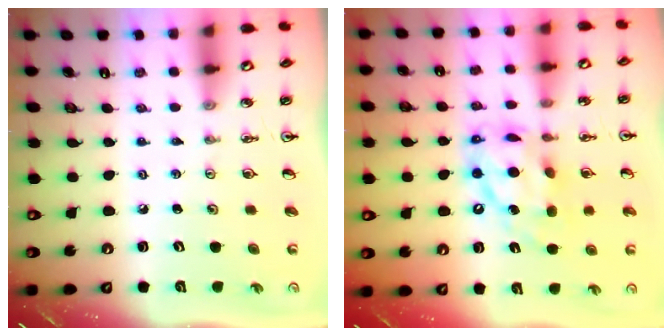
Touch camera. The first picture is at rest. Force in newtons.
{"total": 13.4, "press": 13.3, "slide": 1.4}